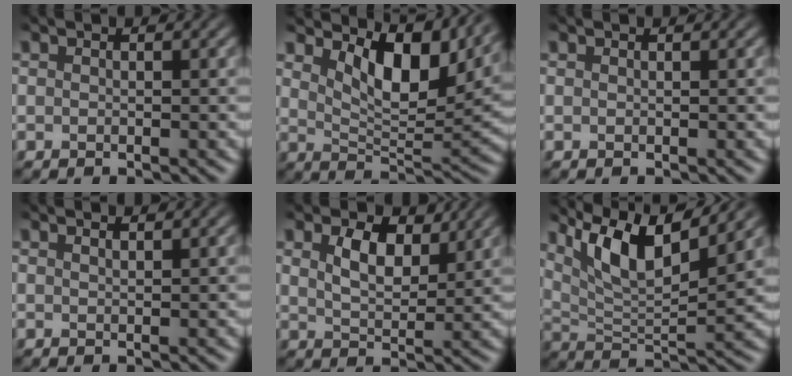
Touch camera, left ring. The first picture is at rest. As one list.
[{"total": 7.6, "force": [4.4, 3.3, 5.3], "torque": [-0.084, -0.008, 0.067]}, {"total": 0.0}, {"total": 1.1, "force": [0.9, 0.3, 0.6], "torque": [-0.004, -0.001, 0.009]}, {"total": 4.2, "force": [2.2, 2.3, 2.8], "torque": [-0.058, 0.000, 0.037]}, {"total": 7.7, "force": [4.8, 1.9, 5.7], "torque": [-0.104, 0.001, 0.090]}]